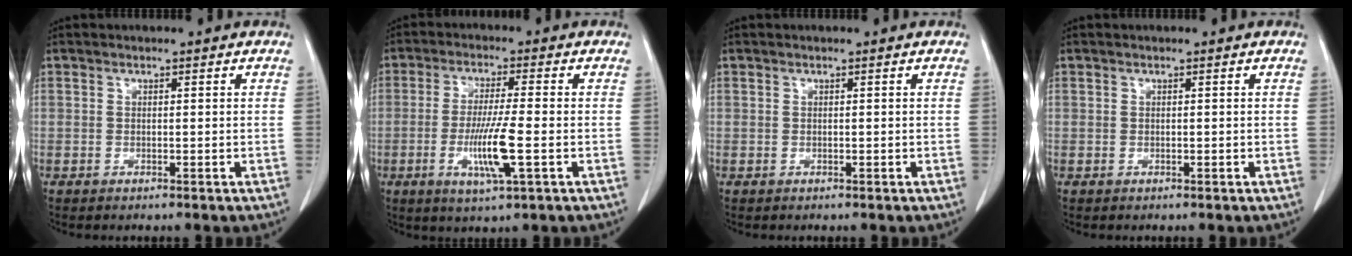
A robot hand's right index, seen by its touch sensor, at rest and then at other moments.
{"total": 8.2, "force": [-2.2, 0.1, 7.9], "torque": [-0.150, -0.015, -0.042]}
{"total": 0.0}
{"total": 0.0}